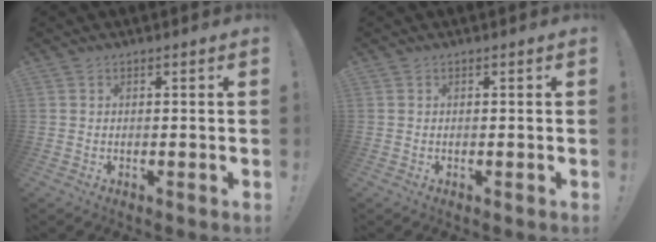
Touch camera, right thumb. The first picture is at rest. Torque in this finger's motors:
{"motor_torque": [0.00, 0.00, 0.00, 0.00, 0.00]}